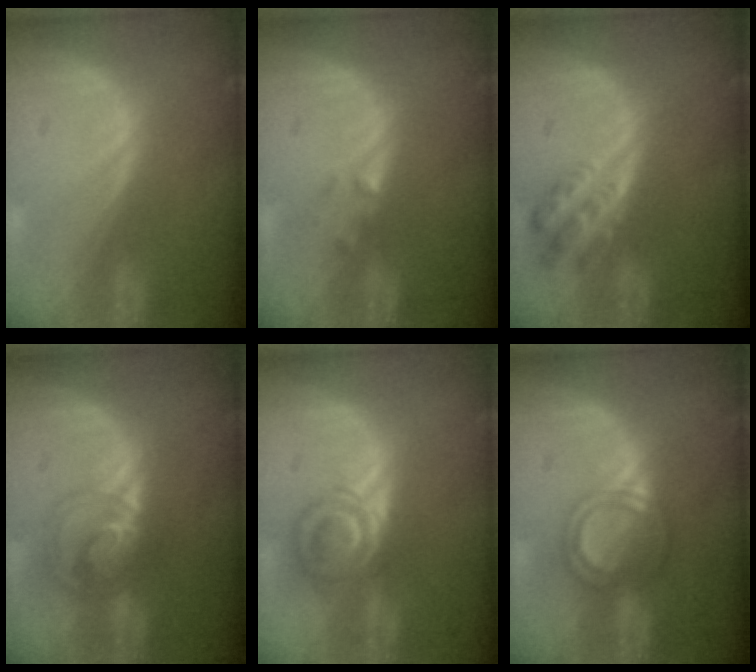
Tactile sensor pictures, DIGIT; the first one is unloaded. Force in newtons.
{"total": 1.3, "press": 1.0, "slide": 0.8}
{"total": 4.4, "press": 4.3, "slide": 0.9}
{"total": 7.0, "press": 6.1, "slide": 3.6}
{"total": 6.7, "press": 5.9, "slide": 3.2}
{"total": 5.0, "press": 4.5, "slide": 2.0}